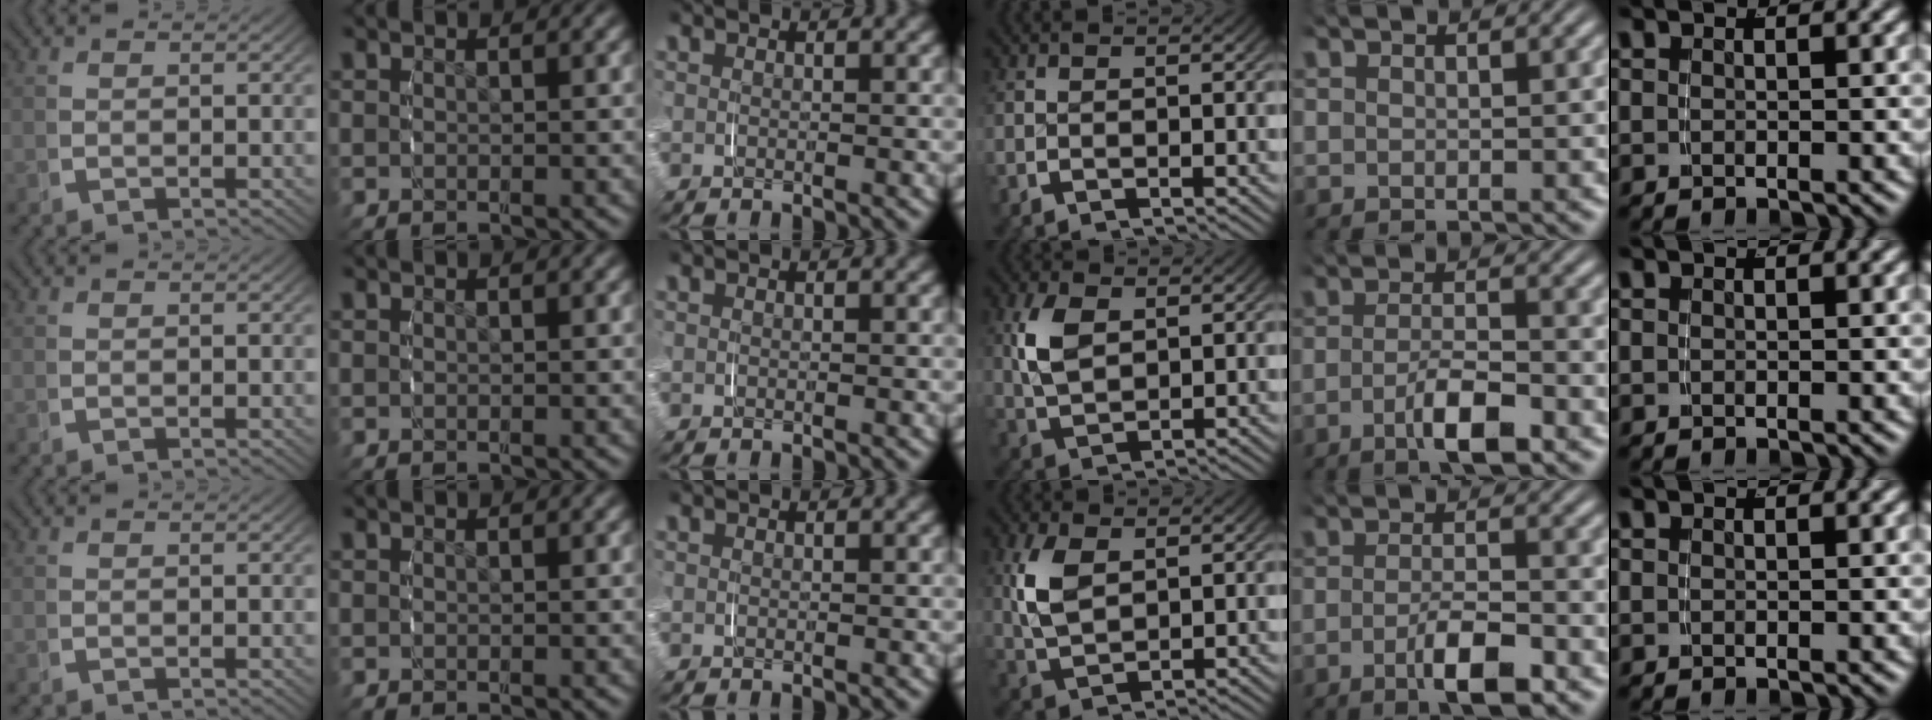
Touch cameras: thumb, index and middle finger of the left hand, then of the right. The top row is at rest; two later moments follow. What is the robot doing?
{"motion": "grasp_and_lifting", "object": "lipstick"}